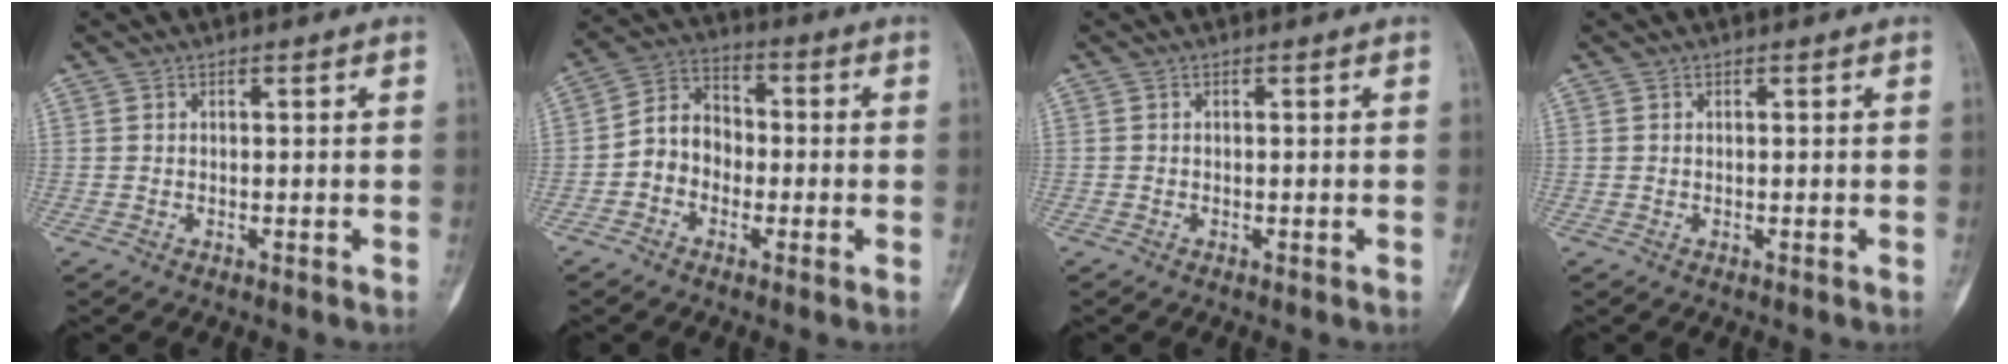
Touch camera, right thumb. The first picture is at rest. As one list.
[{"total": 7.6, "force": [-1.6, 6.3, 3.9], "torque": [-0.042, 0.035, -0.048]}, {"total": 0.0}, {"total": 0.0}]